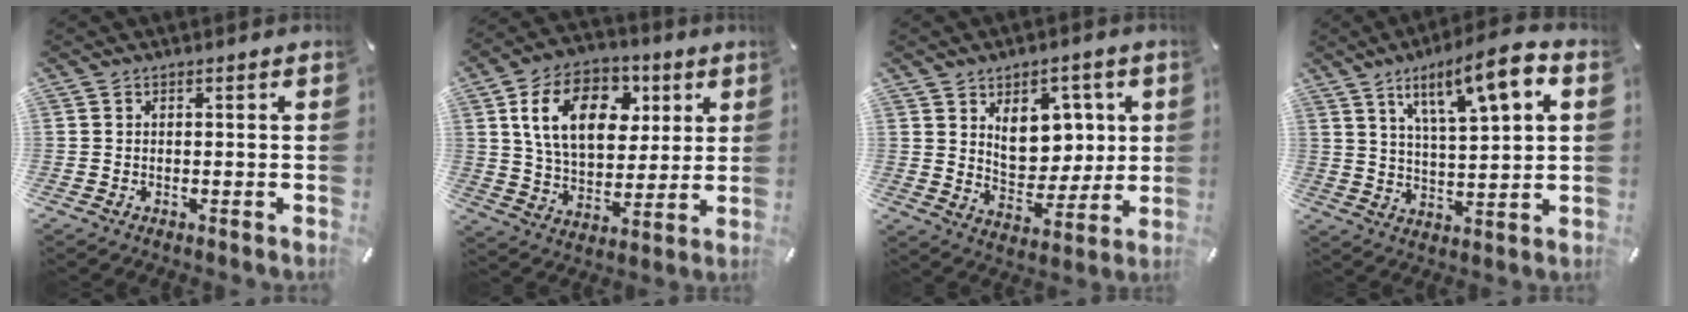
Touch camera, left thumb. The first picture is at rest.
{"total": 17.4, "force": [5.8, 12.0, 11.2], "torque": [-0.202, 0.000, 0.101]}
{"total": 11.1, "force": [3.9, 8.8, 5.6], "torque": [-0.073, -0.022, 0.074]}
{"total": 12.8, "force": [7.3, 3.5, 9.9], "torque": [-0.156, -0.031, 0.118]}